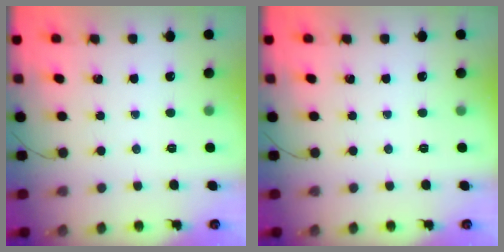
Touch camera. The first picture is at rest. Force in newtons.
{"total": 0.0}